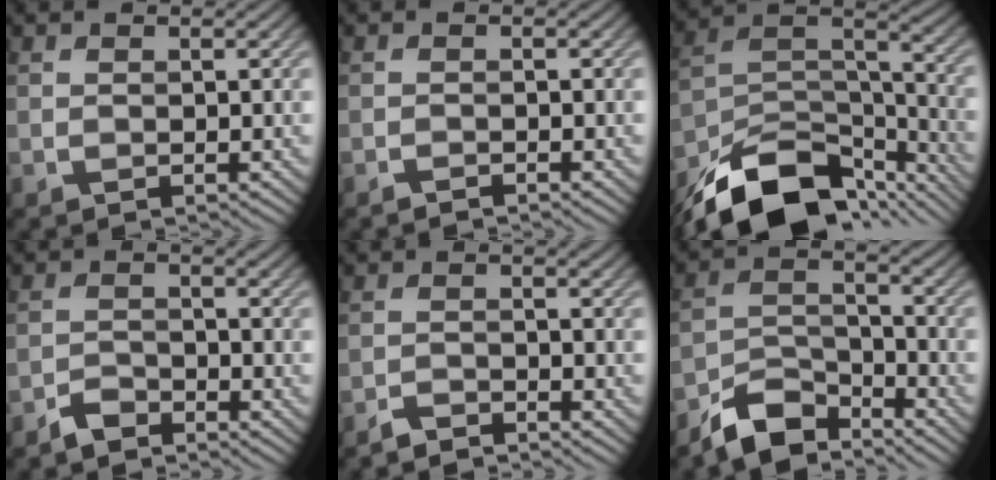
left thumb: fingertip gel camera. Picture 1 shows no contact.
{"total": 1.0, "force": [-0.9, 0.1, 0.3], "torque": [-0.006, -0.001, -0.019]}
{"total": 16.4, "force": [-11.8, 7.5, 8.6], "torque": [-0.185, -0.025, -0.192]}
{"total": 2.6, "force": [-2.2, 0.9, 0.8], "torque": [-0.013, 0.004, -0.049]}
{"total": 2.0, "force": [-1.9, 0.3, 0.6], "torque": [-0.009, 0.002, -0.041]}
{"total": 7.1, "force": [-5.9, 2.6, 2.9], "torque": [-0.055, -0.002, -0.125]}